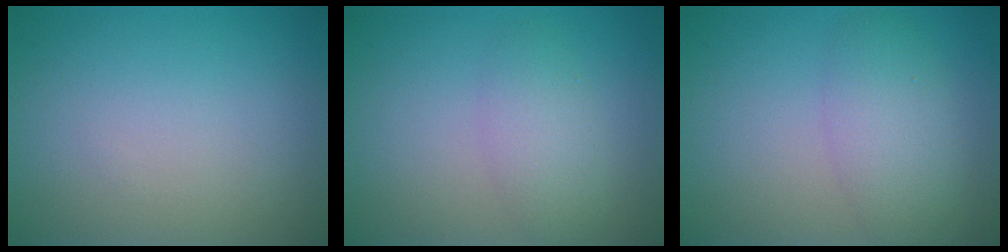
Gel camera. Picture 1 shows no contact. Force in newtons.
{"total": 2.7, "press": 2.7, "slide": 0.0}
{"total": 3.8, "press": 3.8, "slide": 0.0}